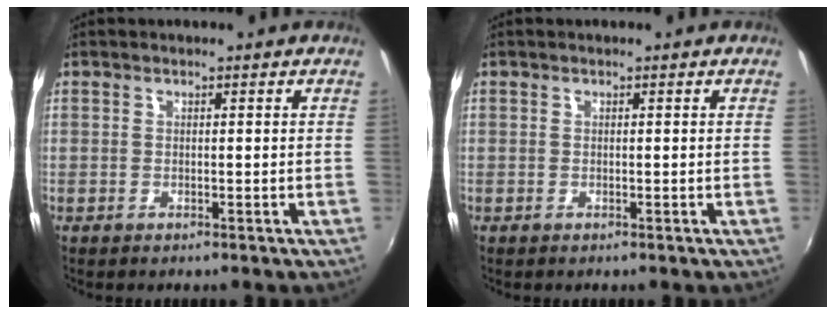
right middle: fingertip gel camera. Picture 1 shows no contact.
{"total": 0.0}